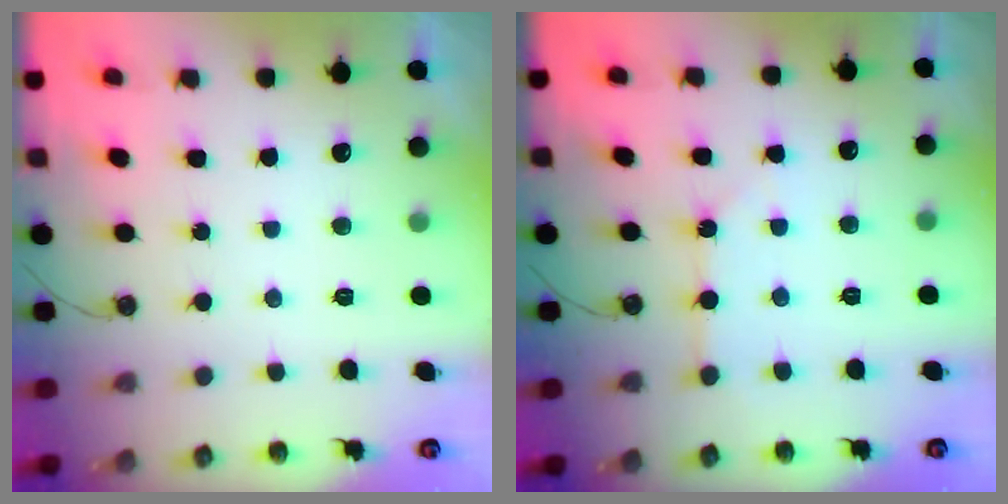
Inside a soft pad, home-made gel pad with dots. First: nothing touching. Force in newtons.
{"total": 2.2, "press": 2.2, "slide": 0.4}